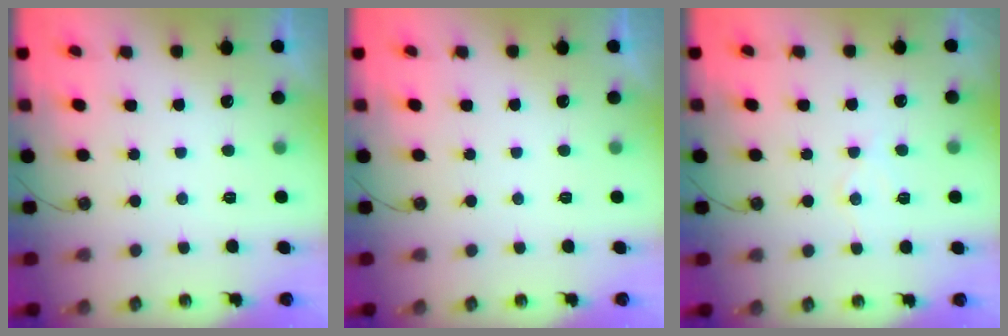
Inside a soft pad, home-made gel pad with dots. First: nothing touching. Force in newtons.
{"total": 0.0}
{"total": 7.6, "press": 7.6, "slide": 0.6}